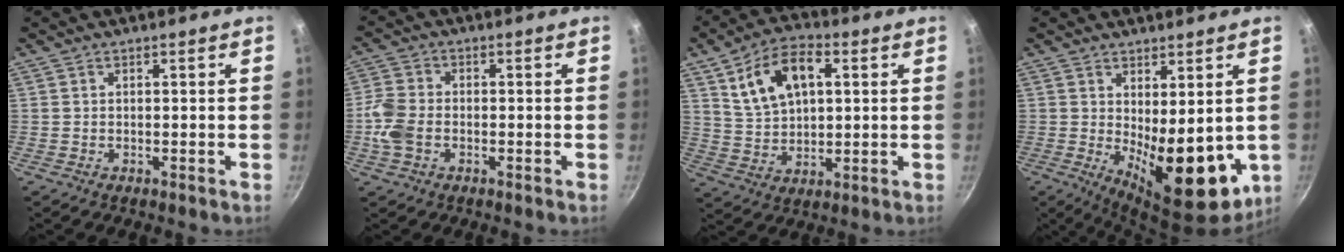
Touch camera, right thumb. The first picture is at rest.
{"total": 6.5, "force": [-1.7, 4.5, 4.5], "torque": [-0.099, 0.013, -0.045]}
{"total": 13.1, "force": [4.3, 7.8, 9.6], "torque": [-0.147, -0.002, 0.081]}
{"total": 13.8, "force": [-0.4, 5.8, 12.5], "torque": [-0.151, -0.029, 0.012]}